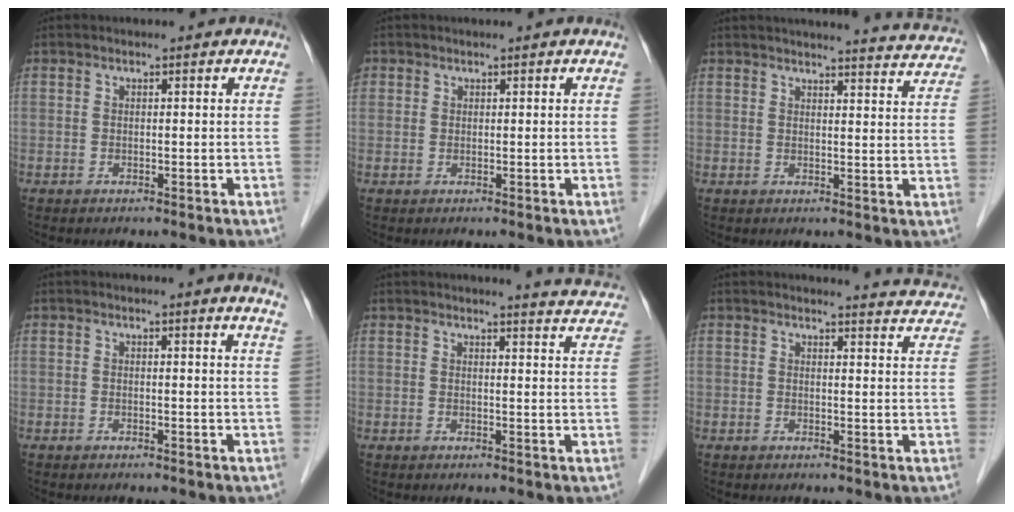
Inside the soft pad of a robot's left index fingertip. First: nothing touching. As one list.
[{"total": 0.8, "force": [0.4, 0.7, 0.0], "torque": [0.007, -0.001, 0.006]}, {"total": 14.3, "force": [13.9, 1.1, 3.2], "torque": [-0.028, -0.032, 0.143]}, {"total": 3.5, "force": [3.1, -0.7, 1.4], "torque": [-0.019, -0.017, 0.017]}, {"total": 7.8, "force": [7.7, 0.0, 1.2], "torque": [-0.013, -0.024, 0.070]}, {"total": 8.5, "force": [8.5, 0.5, 0.7], "torque": [0.003, -0.031, 0.073]}]